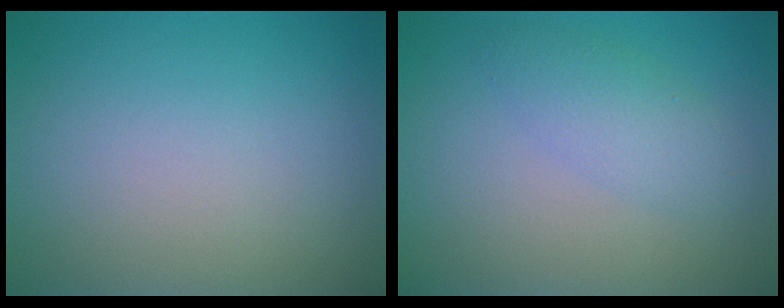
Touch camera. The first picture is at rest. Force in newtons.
{"total": 2.5, "press": 2.5, "slide": 0.1}